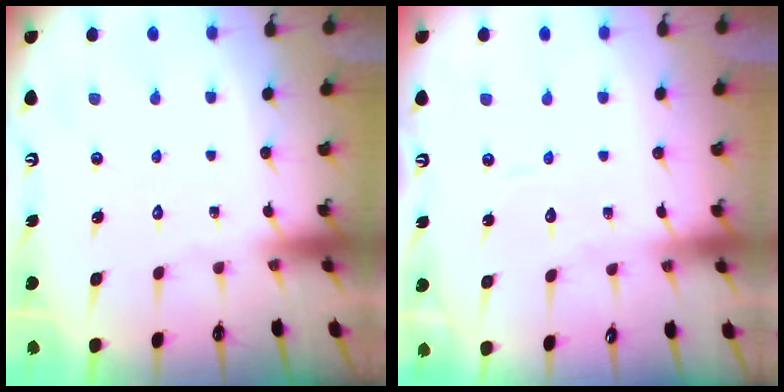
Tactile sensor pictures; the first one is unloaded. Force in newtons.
{"total": 5.0, "press": 5.0, "slide": 0.1}